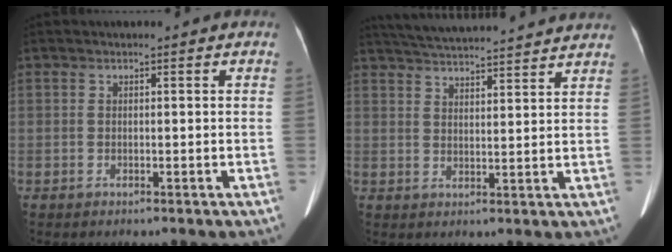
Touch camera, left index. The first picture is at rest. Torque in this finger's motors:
{"motor_torque": [0.80, -1.34, 0.01, 0.06]}